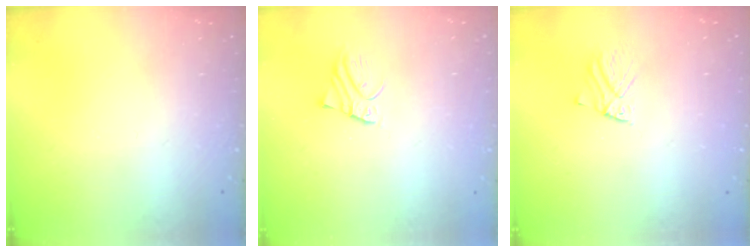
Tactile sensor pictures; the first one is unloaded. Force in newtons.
{"total": 2.1, "press": 2.1, "slide": 0.2}
{"total": 2.7, "press": 2.7, "slide": 0.2}